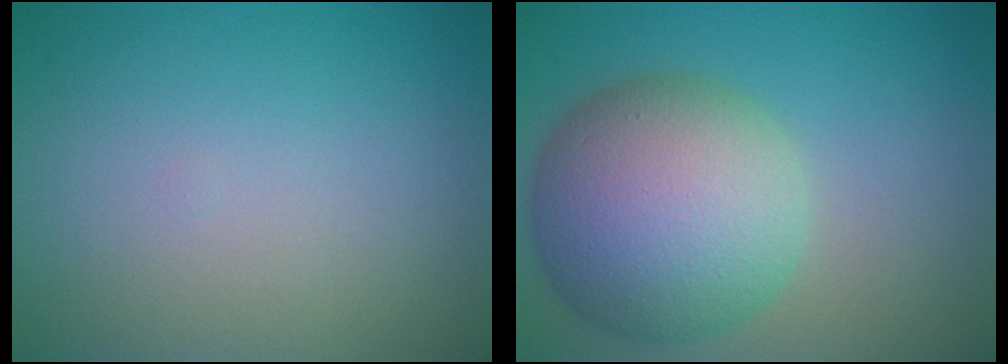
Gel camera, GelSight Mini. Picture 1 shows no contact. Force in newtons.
{"total": 10.9, "press": 10.9, "slide": 0.5}